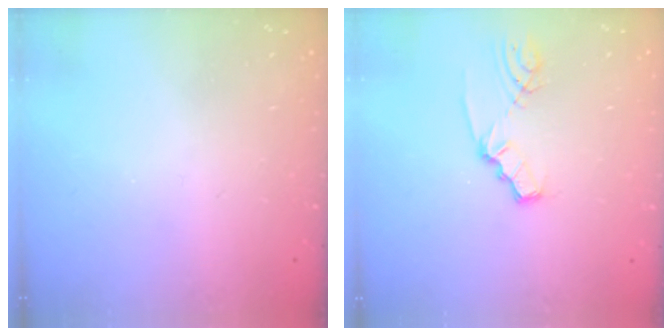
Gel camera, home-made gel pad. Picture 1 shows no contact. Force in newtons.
{"total": 2.7, "press": 2.7, "slide": 0.3}